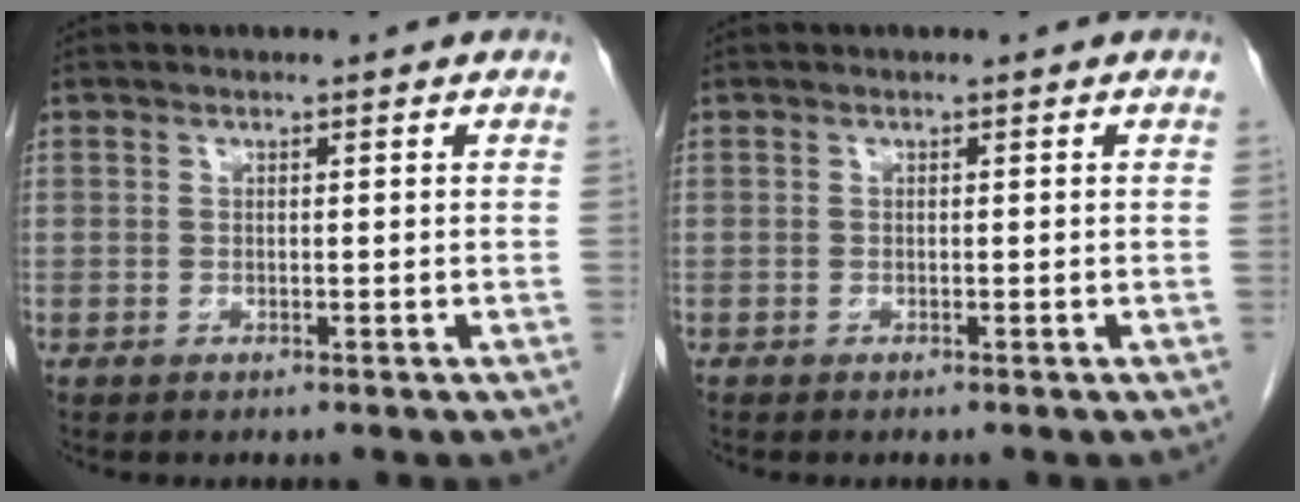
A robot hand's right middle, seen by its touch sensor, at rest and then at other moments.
{"total": 0.0}